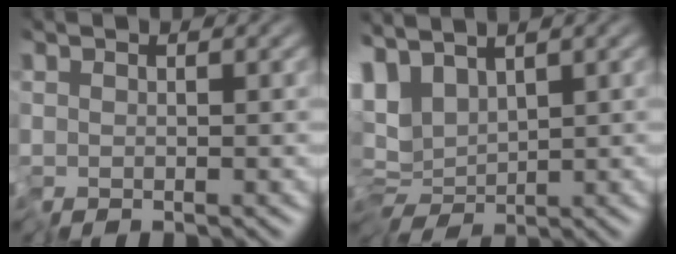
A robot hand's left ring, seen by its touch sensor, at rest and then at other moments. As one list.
[{"total": 6.8, "force": [2.0, 3.4, 5.5], "torque": [-0.096, 0.006, 0.042]}]